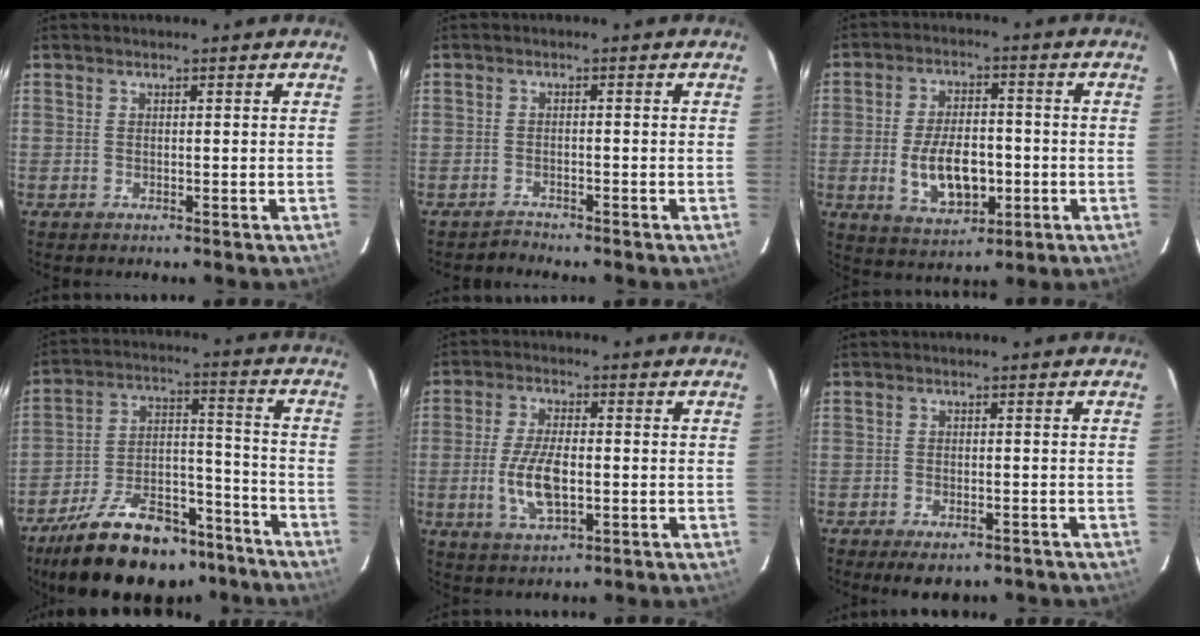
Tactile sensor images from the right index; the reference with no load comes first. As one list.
[{"total": 1.6, "force": [-1.6, 0.3, -0.2], "torque": [0.002, 0.003, -0.029]}, {"total": 11.2, "force": [-2.4, 6.0, 9.1], "torque": [-0.176, -0.001, -0.028]}, {"total": 24.3, "force": [-18.5, 10.3, 11.9], "torque": [-0.218, 0.024, -0.270]}, {"total": 9.4, "force": [-1.8, 4.2, 8.2], "torque": [-0.169, -0.005, -0.030]}, {"total": 6.6, "force": [-4.8, 2.9, 3.4], "torque": [-0.075, -0.012, -0.061]}]